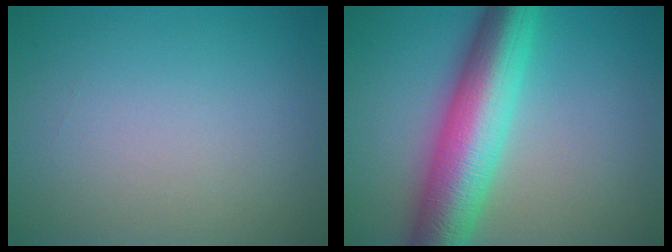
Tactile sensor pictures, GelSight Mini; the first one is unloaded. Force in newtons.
{"total": 9.8, "press": 9.8, "slide": 0.2}